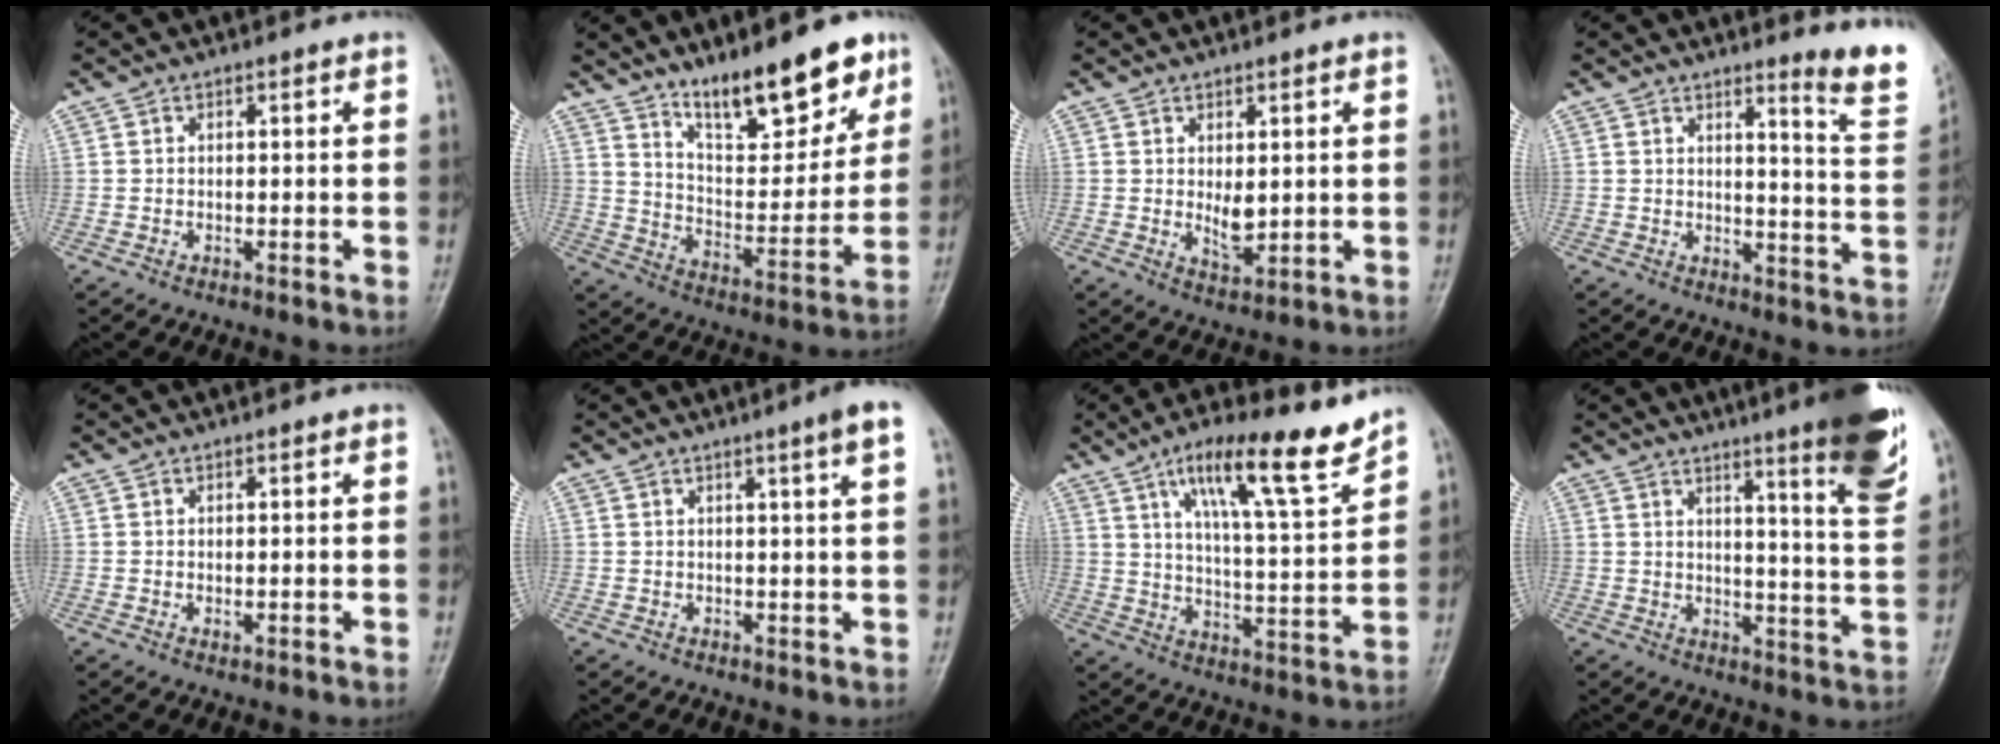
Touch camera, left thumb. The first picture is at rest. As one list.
[{"total": 17.1, "force": [12.1, 5.9, 10.6], "torque": [-0.111, -0.083, 0.203]}, {"total": 4.1, "force": [0.8, 2.0, 3.5], "torque": [-0.051, -0.016, 0.020]}, {"total": 9.5, "force": [7.4, 0.1, 5.9], "torque": [-0.062, -0.078, 0.081]}, {"total": 0.8, "force": [0.3, 0.3, 0.7], "torque": [-0.012, -0.004, 0.006]}, {"total": 4.6, "force": [2.6, -0.6, 3.8], "torque": [-0.053, -0.010, 0.035]}, {"total": 15.8, "force": [10.8, 2.7, 11.2], "torque": [-0.163, -0.059, 0.179]}, {"total": 16.3, "force": [10.1, 1.5, 12.8], "torque": [-0.151, -0.062, 0.131]}]